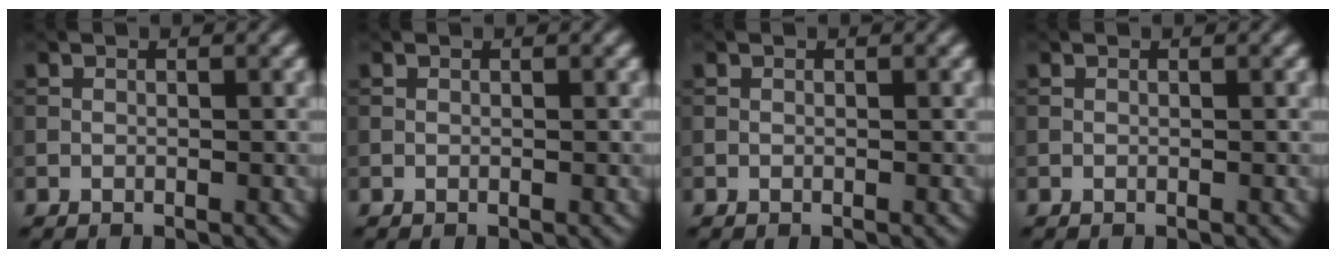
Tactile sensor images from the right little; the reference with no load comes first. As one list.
[{"total": 0.0}, {"total": 0.0}, {"total": 0.0}]